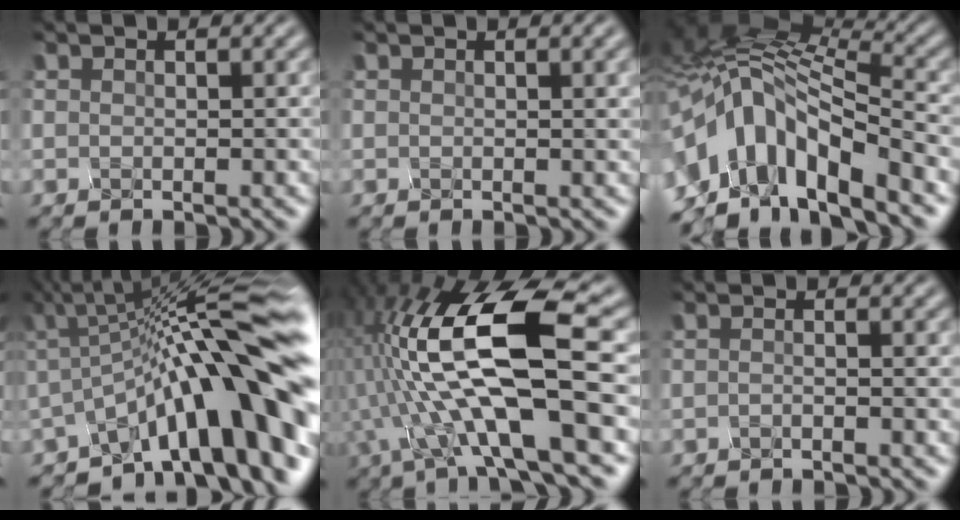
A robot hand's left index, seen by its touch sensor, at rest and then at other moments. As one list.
[{"total": 2.7, "force": [1.3, 0.9, 2.2], "torque": [-0.033, 0.008, 0.026]}, {"total": 10.7, "force": [-4.5, 5.2, 8.2], "torque": [-0.137, 0.010, -0.094]}, {"total": 13.7, "force": [-3.1, 3.3, 12.9], "torque": [-0.159, 0.025, -0.059]}, {"total": 12.9, "force": [-2.0, 3.7, 12.2], "torque": [-0.222, 0.018, -0.050]}, {"total": 0.9, "force": [-0.5, 0.3, 0.8], "torque": [-0.011, -0.006, -0.023]}]